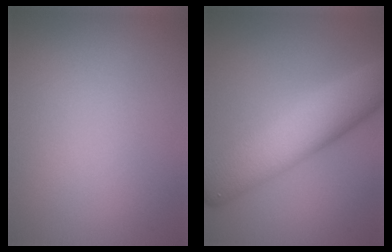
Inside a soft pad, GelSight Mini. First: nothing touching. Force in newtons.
{"total": 8.4, "press": 8.4, "slide": 0.1}